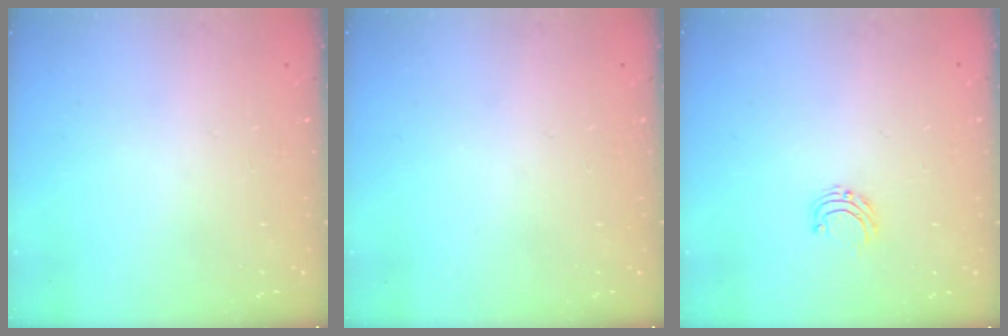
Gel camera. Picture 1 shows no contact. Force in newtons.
{"total": 0.0}
{"total": 4.9, "press": 4.9, "slide": 0.5}